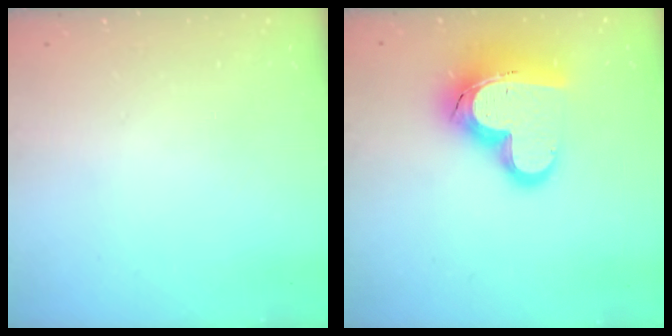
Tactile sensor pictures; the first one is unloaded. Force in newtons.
{"total": 19.3, "press": 19.2, "slide": 1.8}